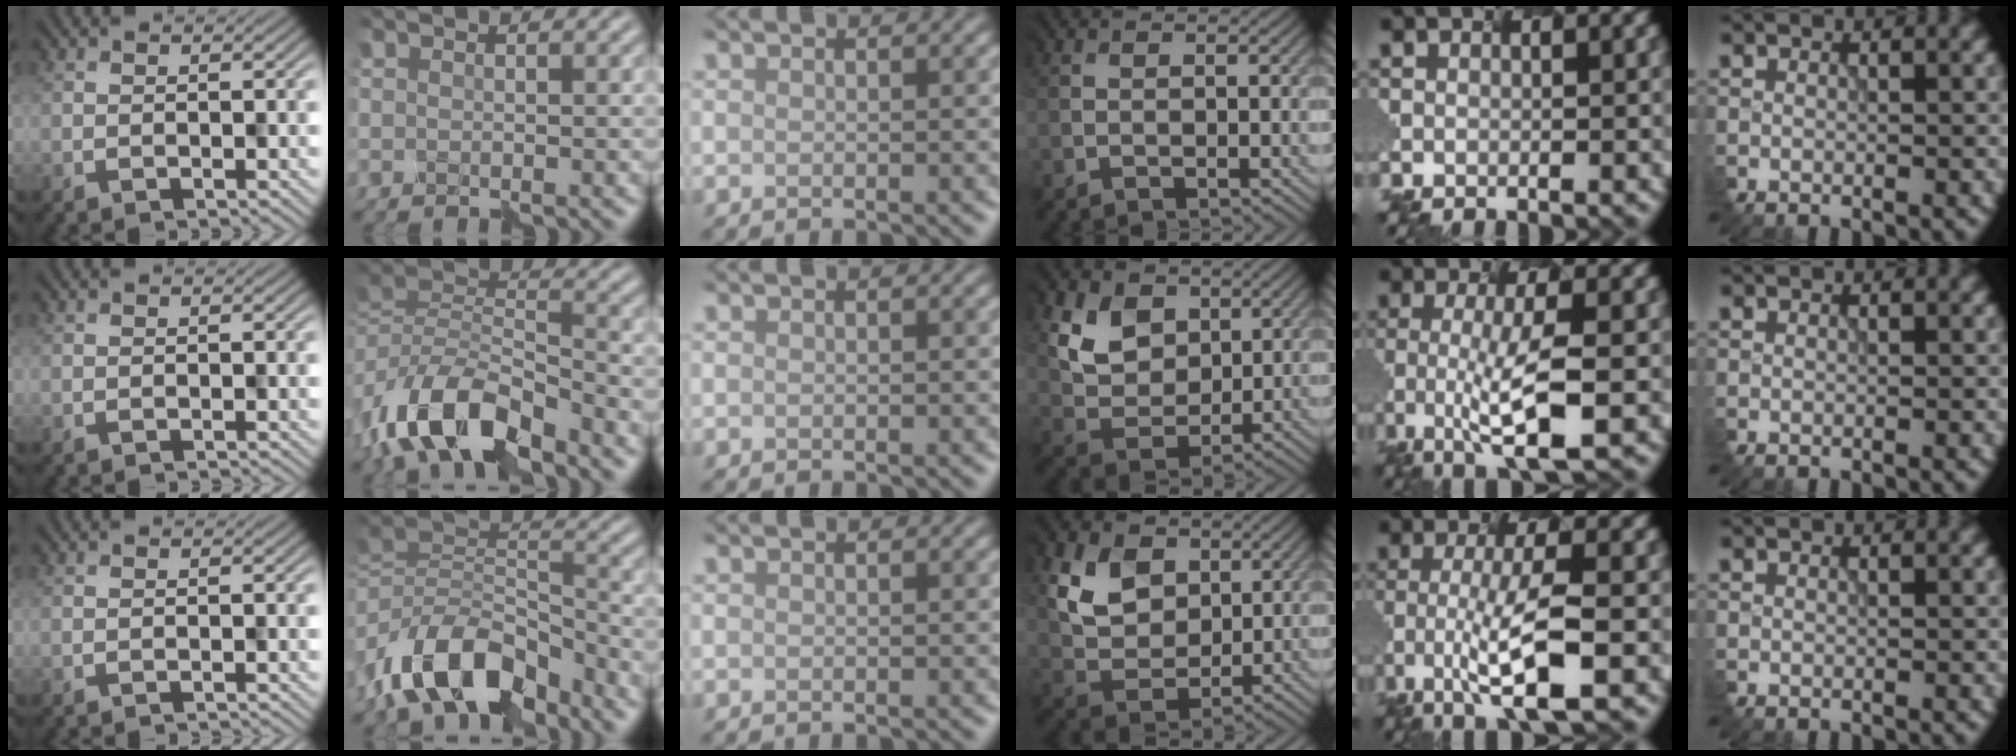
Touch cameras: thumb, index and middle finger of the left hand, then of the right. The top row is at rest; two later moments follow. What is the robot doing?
{"motion": "disassemble", "object": "puzzle pieces"}